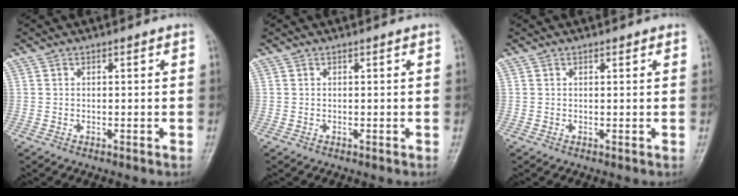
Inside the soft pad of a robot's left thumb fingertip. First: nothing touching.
{"total": 0.0}
{"total": 0.8, "force": [0.5, 0.4, 0.4], "torque": [-0.001, -0.001, 0.003]}